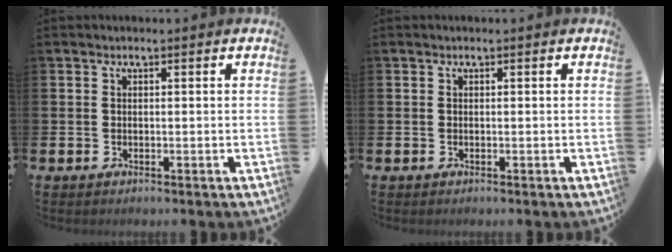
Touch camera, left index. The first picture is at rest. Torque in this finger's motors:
{"motor_torque": [0.00, 0.00, 0.00, 0.00]}